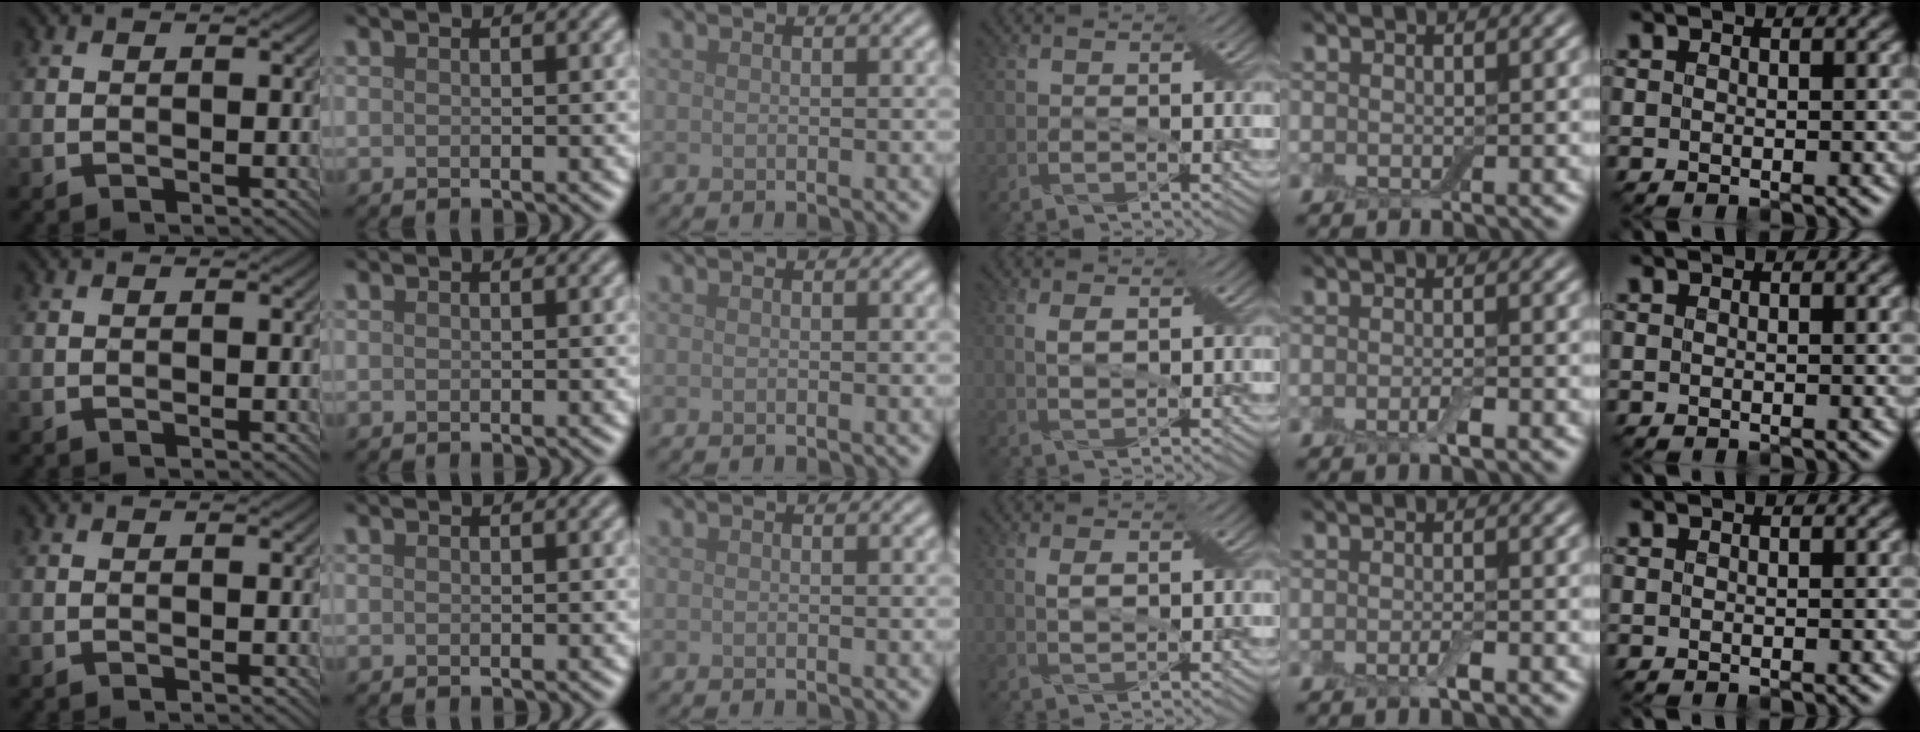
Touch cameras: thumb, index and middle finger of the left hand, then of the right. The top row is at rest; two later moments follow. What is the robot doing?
{"motion": "shake", "object": "box of matches"}